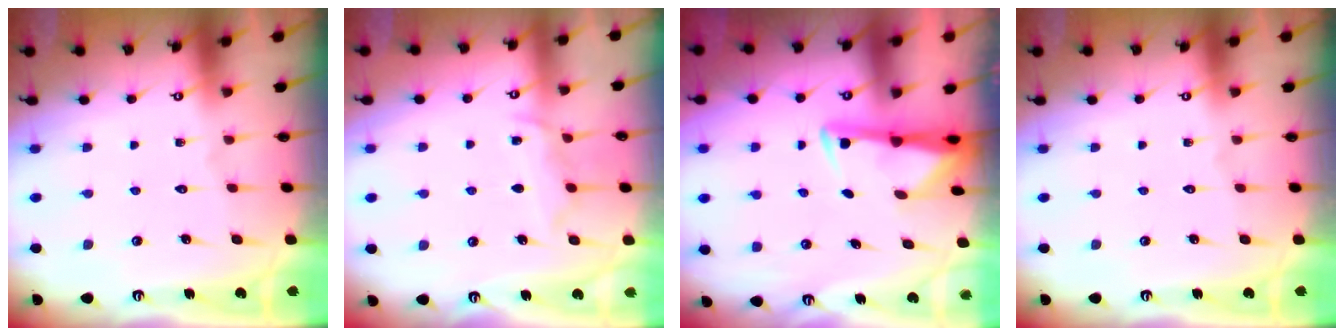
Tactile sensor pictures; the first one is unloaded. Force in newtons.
{"total": 7.6, "press": 7.6, "slide": 0.9}
{"total": 3.0, "press": 2.9, "slide": 0.5}
{"total": 0.0}